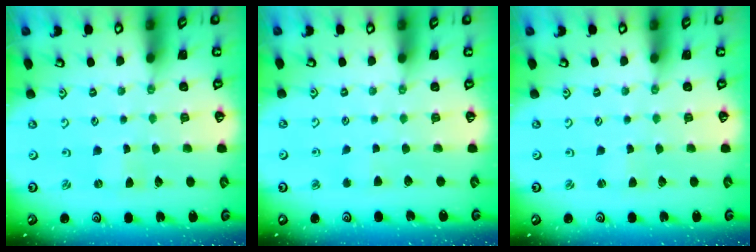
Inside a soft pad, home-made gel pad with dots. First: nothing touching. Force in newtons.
{"total": 2.4, "press": 2.4, "slide": 0.3}
{"total": 1.0, "press": 1.0, "slide": 0.2}